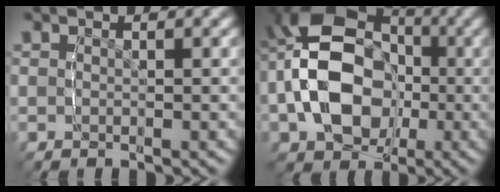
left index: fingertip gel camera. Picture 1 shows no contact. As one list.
[{"total": 13.5, "force": [-1.8, 12.2, 5.6], "torque": [-0.154, -0.037, -0.042]}]